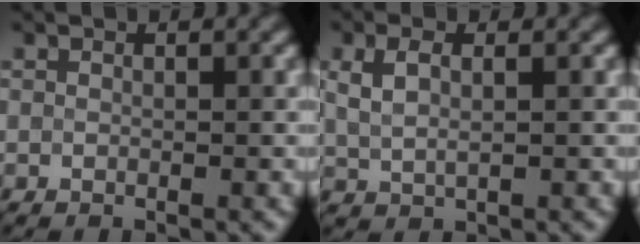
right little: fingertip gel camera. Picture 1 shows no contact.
{"total": 2.8, "force": [1.1, 1.4, 2.1], "torque": [-0.047, 0.003, 0.024]}